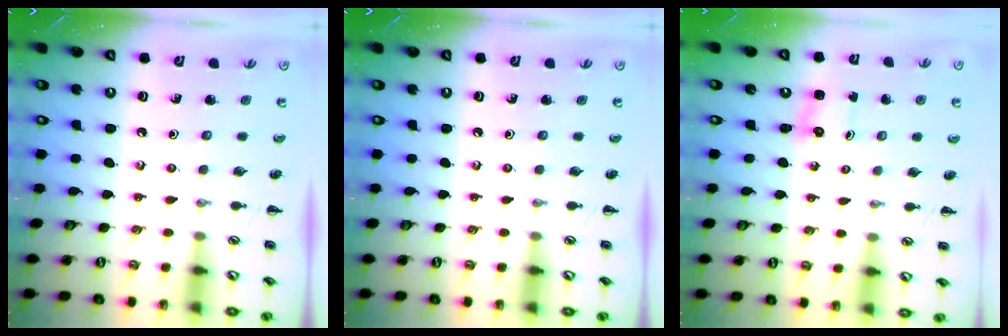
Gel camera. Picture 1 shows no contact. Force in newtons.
{"total": 0.0}
{"total": 1.1, "press": 1.1, "slide": 0.4}